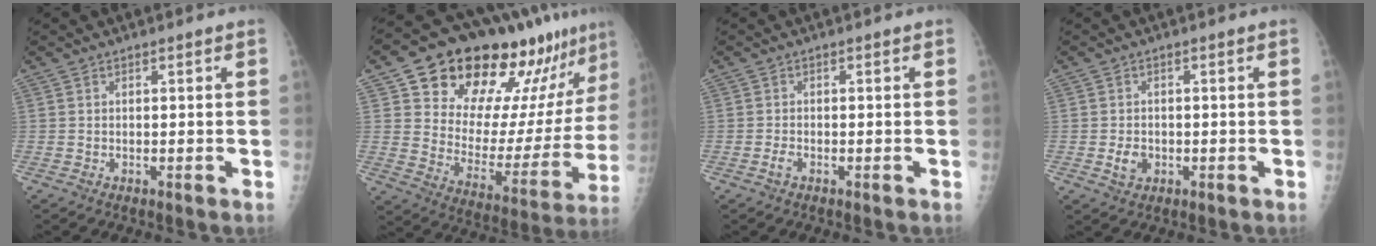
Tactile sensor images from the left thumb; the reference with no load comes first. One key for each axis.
{"total": 26.0, "fx": 18.0, "fy": 11.2, "fz": 15.0, "tx": -0.182, "ty": -0.064, "tz": 0.271}
{"total": 1.2, "fx": -0.7, "fy": 0.7, "fz": 0.8, "tx": -0.018, "ty": 0.000, "tz": -0.016}
{"total": 3.0, "fx": -0.7, "fy": 2.4, "fz": 1.7, "tx": -0.023, "ty": 0.001, "tz": -0.008}